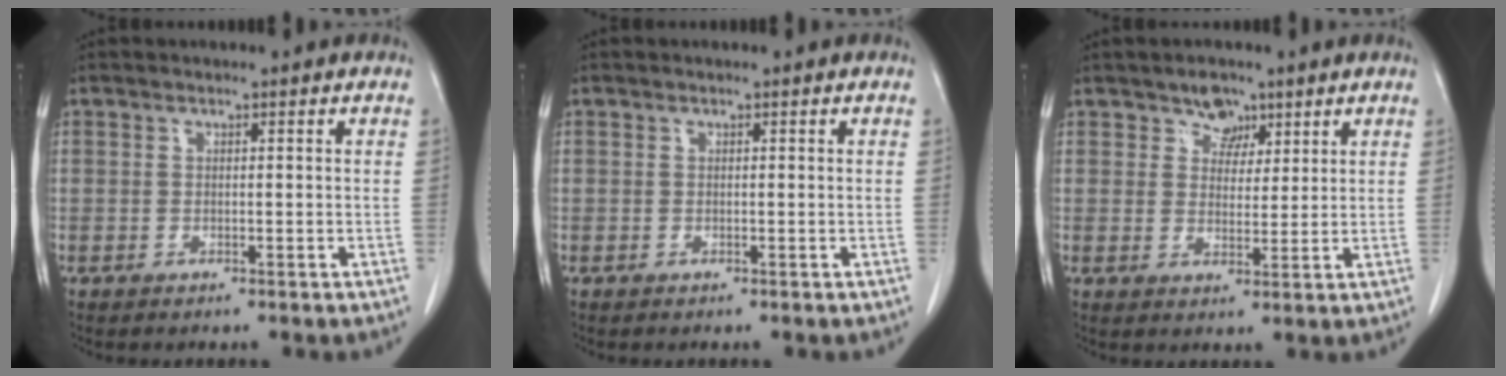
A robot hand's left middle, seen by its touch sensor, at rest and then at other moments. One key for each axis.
{"total": 0.0}
{"total": 3.8, "fx": 2.5, "fy": 2.5, "fz": 1.3, "tx": -0.016, "ty": 0.003, "tz": 0.043}